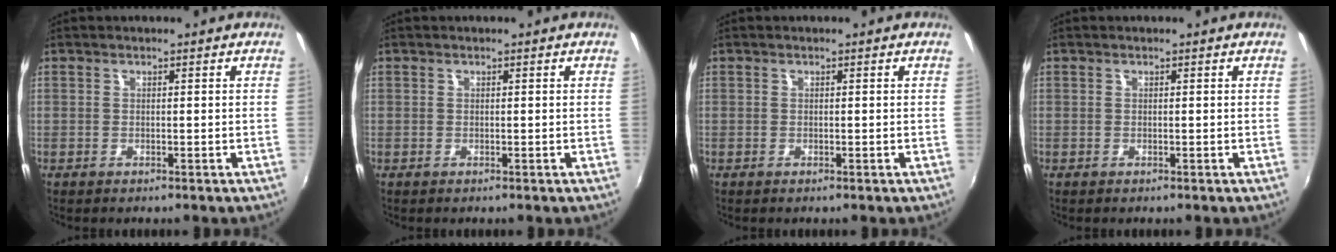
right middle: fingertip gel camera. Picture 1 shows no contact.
{"total": 0.0}
{"total": 0.0}
{"total": 0.0}